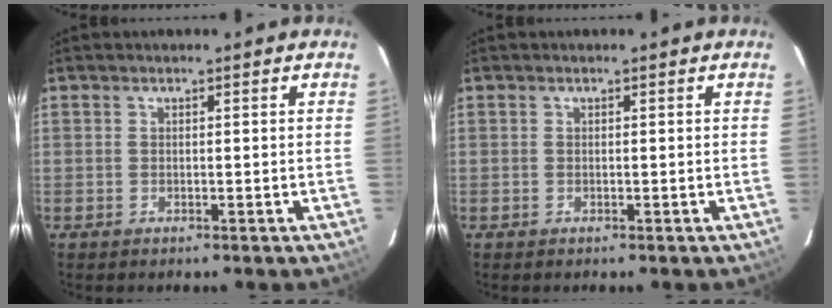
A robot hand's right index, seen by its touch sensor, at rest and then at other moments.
{"total": 0.0}